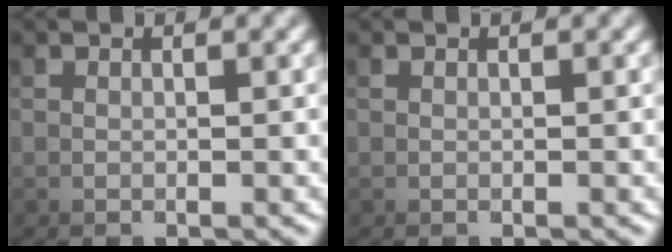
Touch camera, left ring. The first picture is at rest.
{"total": 0.0}